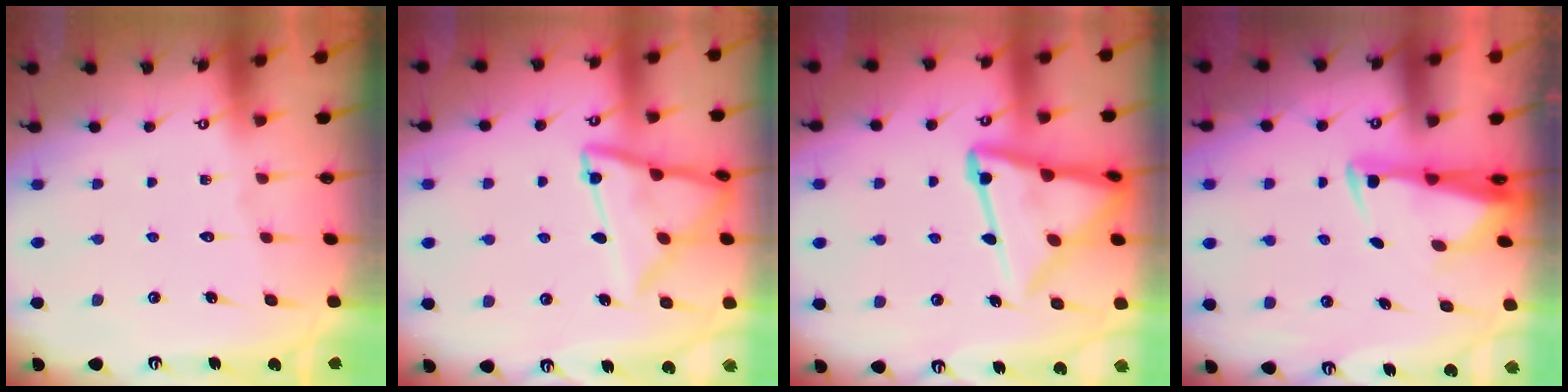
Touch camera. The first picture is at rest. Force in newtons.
{"total": 14.9, "press": 14.8, "slide": 1.1}
{"total": 16.7, "press": 16.6, "slide": 1.5}
{"total": 2.8, "press": 2.7, "slide": 1.0}